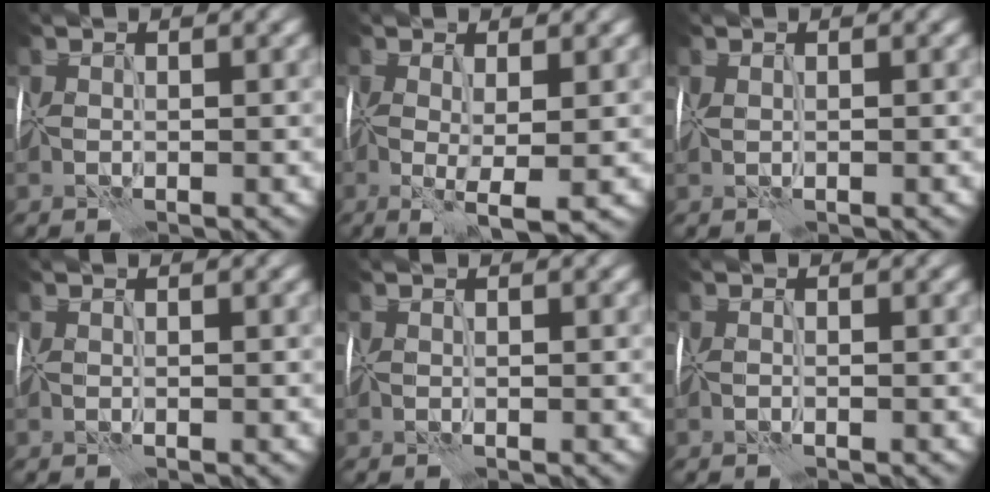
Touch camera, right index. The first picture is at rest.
{"total": 4.3, "force": [-1.2, 0.9, 4.1], "torque": [-0.079, -0.014, -0.022]}
{"total": 0.0}
{"total": 0.0}
{"total": 0.0}
{"total": 0.5, "force": [-0.5, 0.0, 0.2], "torque": [-0.001, 0.000, -0.010]}